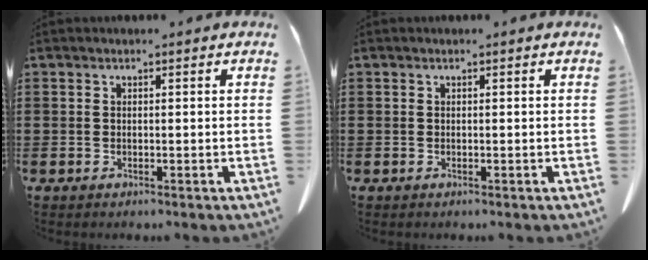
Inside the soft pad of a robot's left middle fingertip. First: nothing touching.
{"total": 0.0}